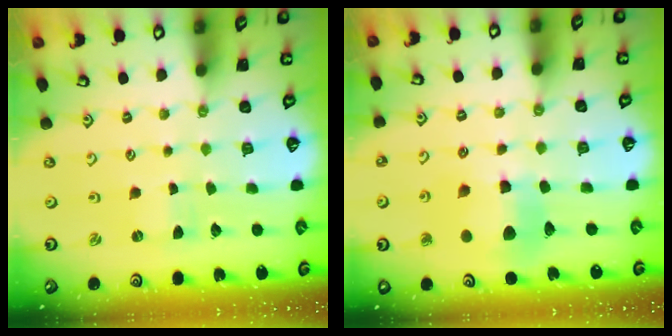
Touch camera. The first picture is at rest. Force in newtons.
{"total": 10.5, "press": 10.4, "slide": 1.2}